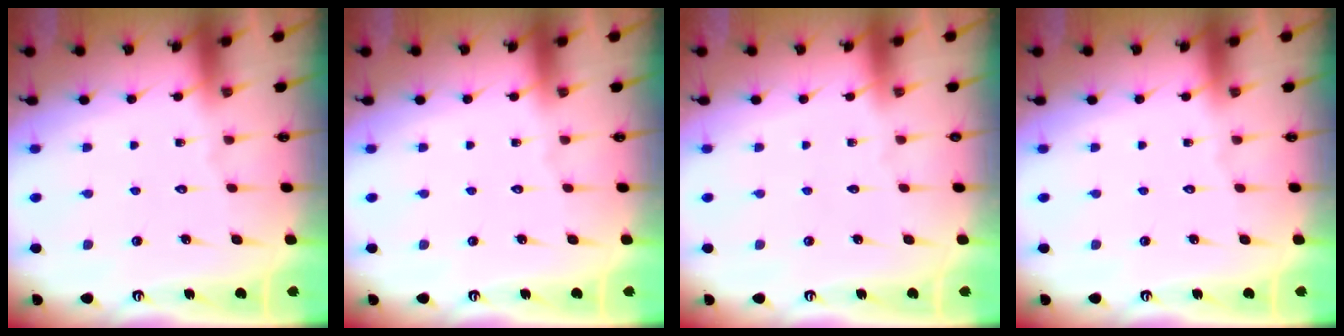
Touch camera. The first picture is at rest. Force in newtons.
{"total": 0.0}
{"total": 0.0}
{"total": 0.0}